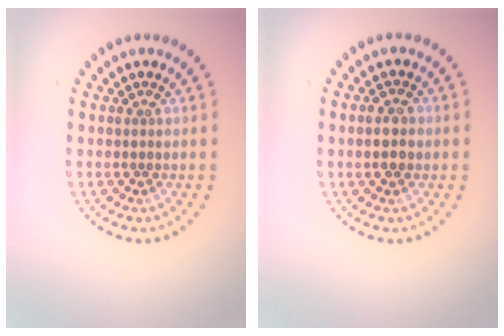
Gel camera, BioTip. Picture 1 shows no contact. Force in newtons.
{"total": 2.1, "press": 2.1, "slide": 0.2}